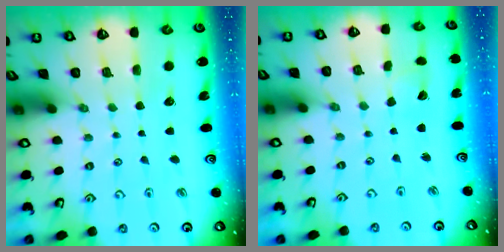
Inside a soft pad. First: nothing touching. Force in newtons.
{"total": 2.3, "press": 2.3, "slide": 0.2}